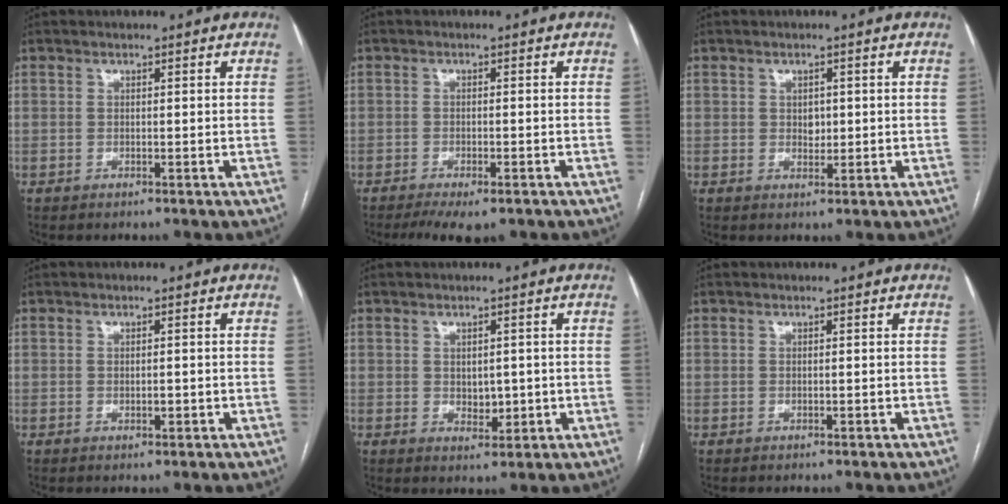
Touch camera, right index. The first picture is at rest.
{"total": 6.2, "force": [-4.6, 1.7, 3.8], "torque": [-0.053, -0.011, -0.069]}
{"total": 1.5, "force": [0.1, 1.1, 1.1], "torque": [-0.013, 0.000, 0.004]}
{"total": 1.2, "force": [-0.2, 0.6, 1.1], "torque": [-0.017, 0.000, -0.001]}
{"total": 3.1, "force": [-0.1, 2.1, 2.3], "torque": [-0.031, -0.003, 0.008]}
{"total": 0.0}